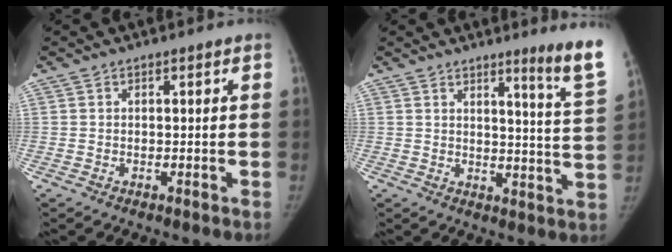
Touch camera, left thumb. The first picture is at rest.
{"total": 9.5, "force": [6.8, -1.1, 6.6], "torque": [-0.079, -0.073, 0.079]}